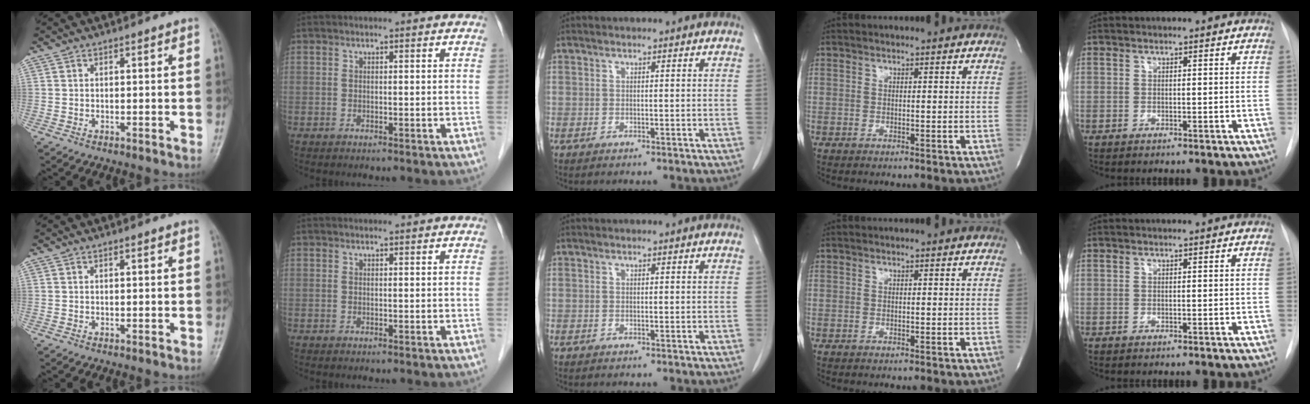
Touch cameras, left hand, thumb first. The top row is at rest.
{"thumb": {"total": 0.5, "force": [0.3, 0.1, 0.4], "torque": [-0.007, 0.001, 0.004]}, "index": {"total": 0.8, "force": [0.8, 0.1, 0.1], "torque": [-0.009, 0.006, 0.013]}}